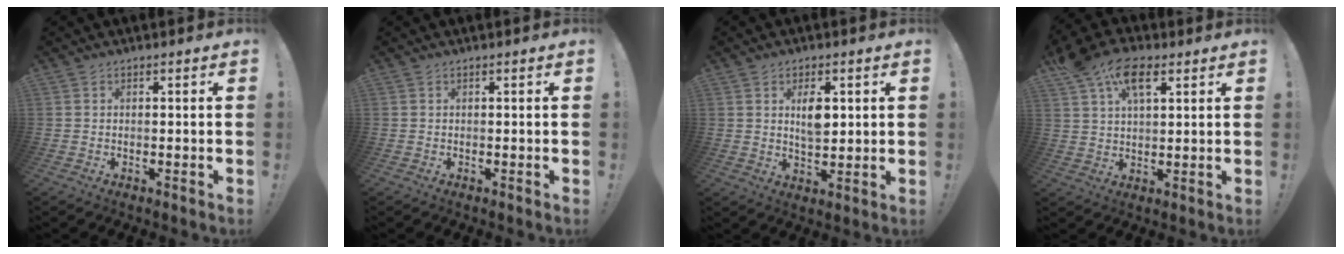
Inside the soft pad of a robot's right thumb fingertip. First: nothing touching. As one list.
[{"total": 0.0}, {"total": 6.9, "force": [1.9, 3.7, 5.5], "torque": [-0.072, -0.009, 0.027]}, {"total": 11.8, "force": [6.7, 6.3, 7.4], "torque": [-0.128, -0.015, 0.125]}]